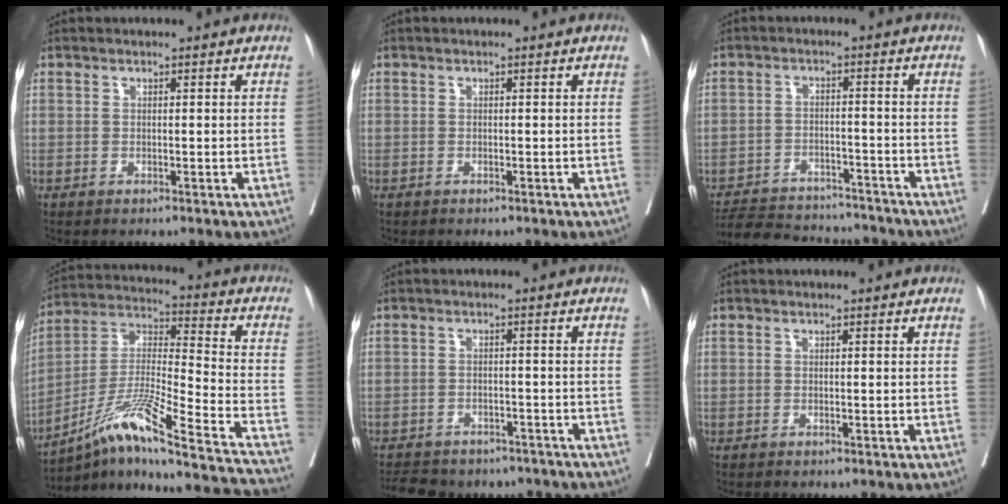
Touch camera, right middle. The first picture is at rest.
{"total": 0.0}
{"total": 12.9, "force": [-11.7, 4.7, 2.7], "torque": [-0.044, 0.008, -0.166]}
{"total": 22.8, "force": [-17.4, -0.5, 14.8], "torque": [-0.229, 0.002, -0.300]}
{"total": 12.9, "force": [-10.8, 6.0, 3.7], "torque": [-0.078, 0.006, -0.130]}
{"total": 0.0}